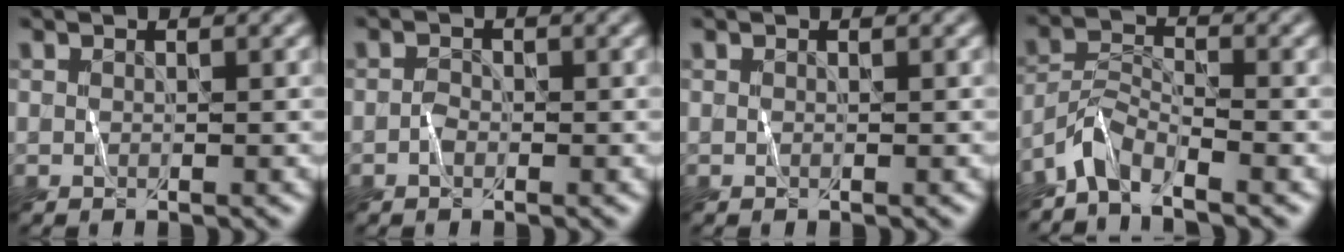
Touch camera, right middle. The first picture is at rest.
{"total": 0.8, "force": [-0.6, 0.5, 0.3], "torque": [-0.006, 0.004, -0.012]}
{"total": 0.0}
{"total": 3.3, "force": [-3.0, 0.8, 1.2], "torque": [-0.024, 0.008, -0.067]}